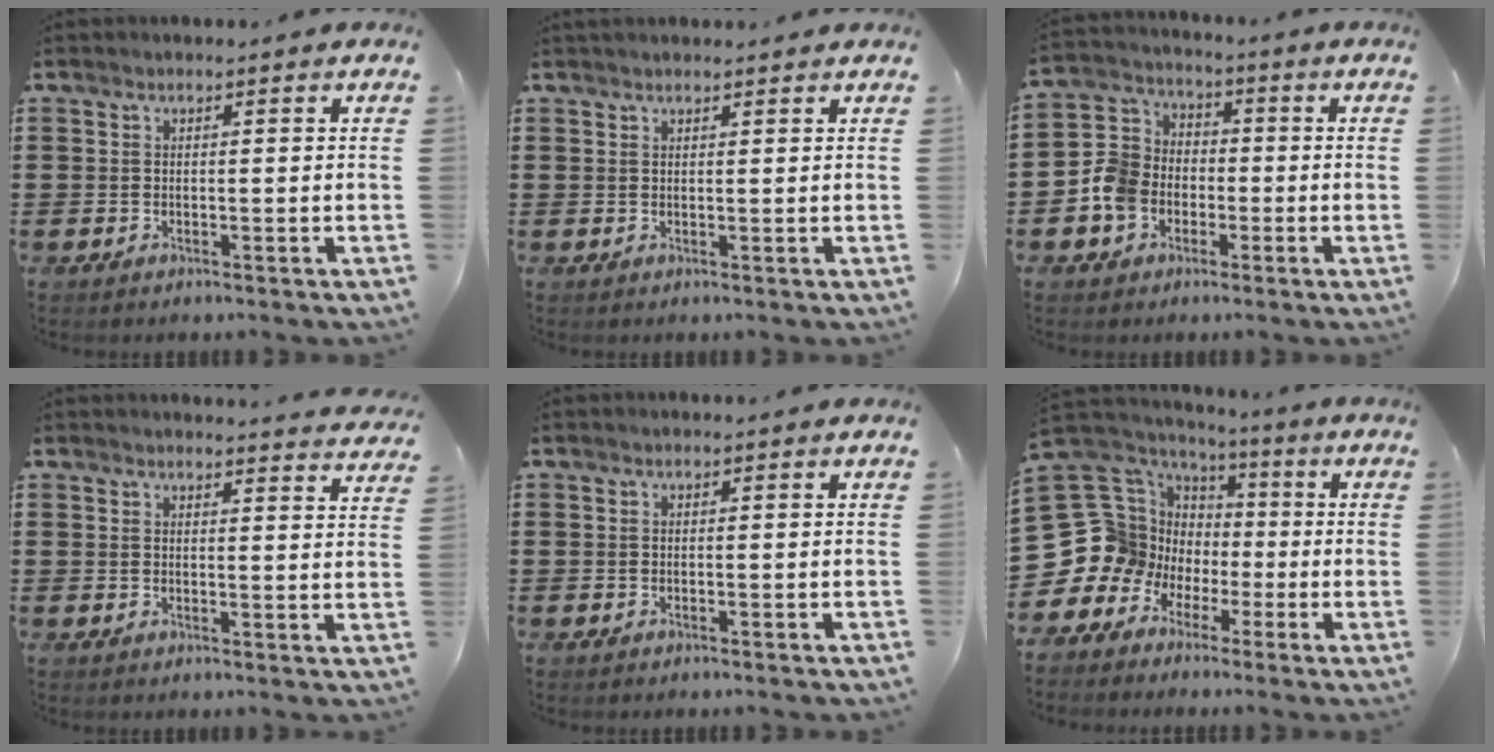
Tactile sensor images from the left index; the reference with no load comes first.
{"total": 1.0, "force": [1.0, 0.2, 0.2], "torque": [-0.005, 0.001, 0.019]}
{"total": 7.1, "force": [-2.9, 5.9, 2.7], "torque": [-0.085, 0.017, -0.059]}
{"total": 2.9, "force": [2.9, -0.3, 0.3], "torque": [-0.006, -0.017, 0.054]}
{"total": 0.0}
{"total": 13.5, "force": [-2.3, 12.8, 3.7], "torque": [-0.142, -0.020, -0.031]}